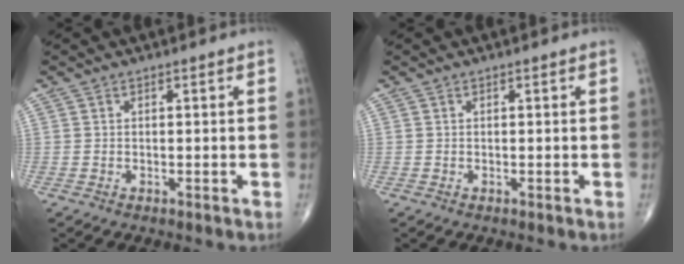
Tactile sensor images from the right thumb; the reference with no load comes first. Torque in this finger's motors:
{"motor_torque": [0.00, 0.00, 0.00, 0.00, 0.00]}